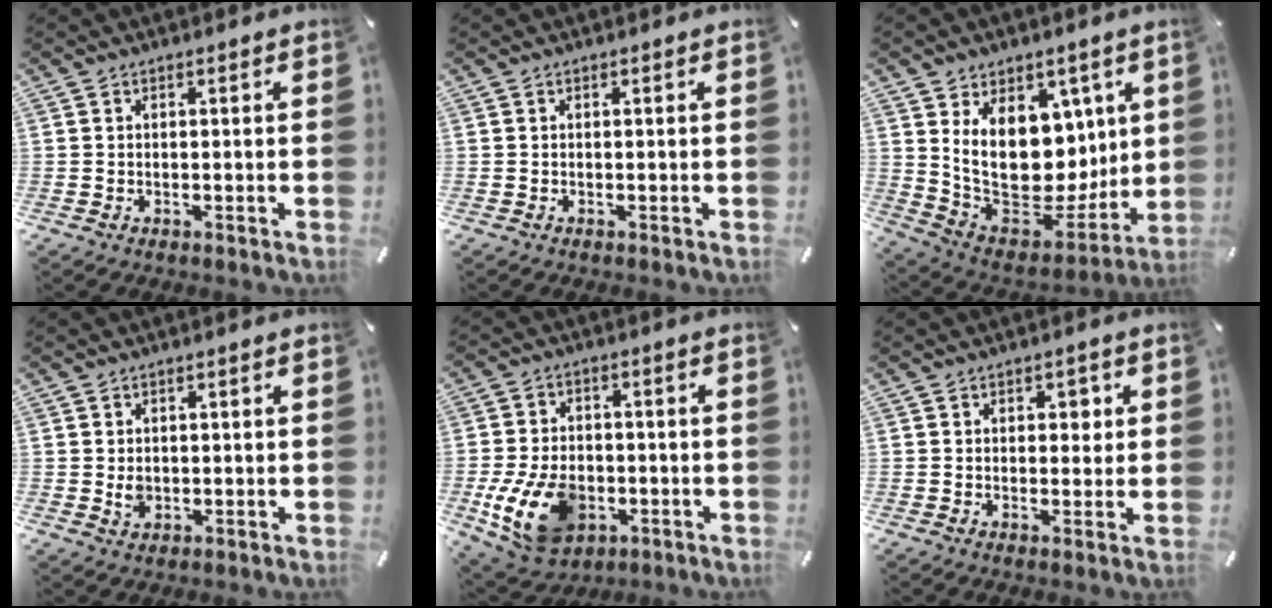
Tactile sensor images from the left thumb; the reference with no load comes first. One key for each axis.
{"total": 0.0}
{"total": 19.6, "fx": 4.4, "fy": 14.4, "fz": 12.6, "tx": -0.236, "ty": -0.061, "tz": 0.089}
{"total": 2.7, "fx": 0.0, "fy": 2.4, "fz": 1.2, "tx": -0.008, "ty": -0.003, "tz": -0.004}
{"total": 14.4, "fx": -4.1, "fy": 10.1, "fz": 9.4, "tx": -0.195, "ty": 0.006, "tz": -0.074}
{"total": 2.7, "fx": 0.6, "fy": 2.0, "fz": 1.7, "tx": -0.012, "ty": -0.002, "tz": 0.002}